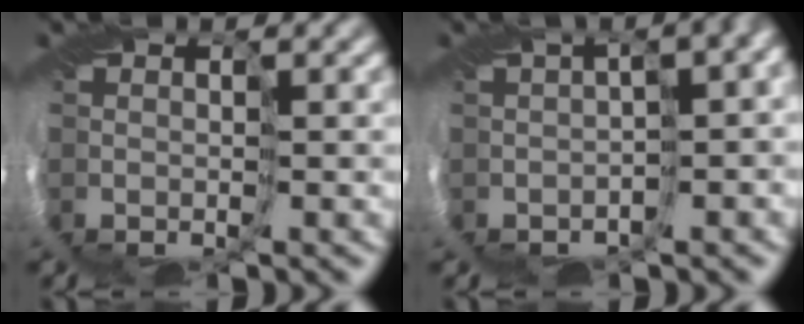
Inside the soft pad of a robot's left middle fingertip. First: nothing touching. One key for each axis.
{"total": 11.8, "fx": -1.6, "fy": 5.3, "fz": 10.4, "tx": -0.129, "ty": 0.040, "tz": -0.007}